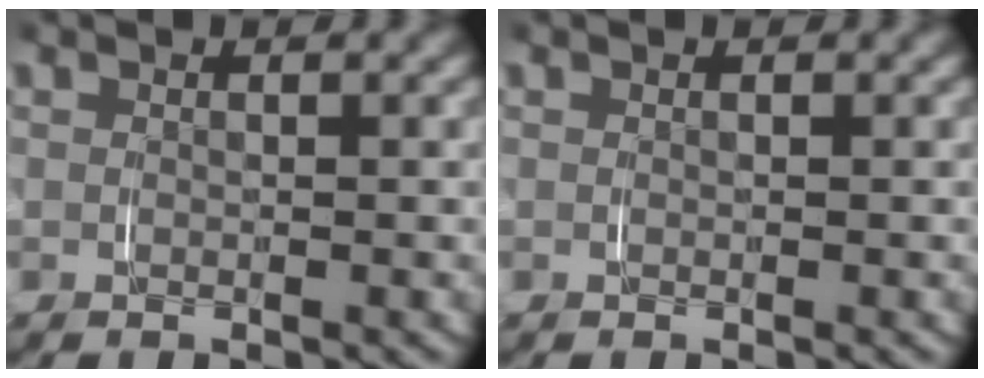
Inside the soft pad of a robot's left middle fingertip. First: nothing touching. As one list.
[{"total": 0.0}]